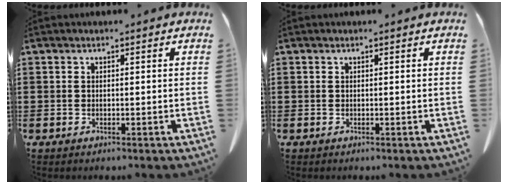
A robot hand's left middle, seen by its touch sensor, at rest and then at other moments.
{"total": 0.0}